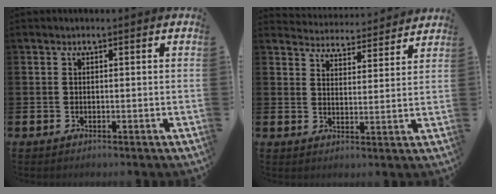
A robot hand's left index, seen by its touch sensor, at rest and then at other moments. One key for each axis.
{"total": 4.4, "fx": 4.4, "fy": 0.5, "fz": -0.3, "tx": -0.011, "ty": -0.040, "tz": 0.074}